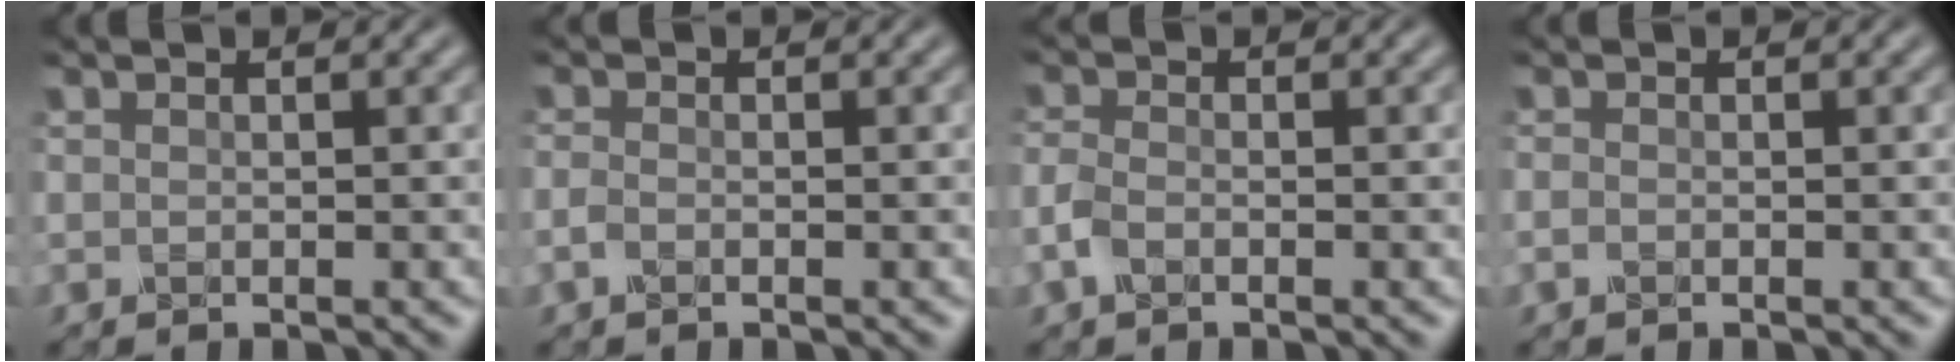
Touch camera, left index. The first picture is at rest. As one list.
[{"total": 1.1, "force": [-0.7, 0.5, 0.8], "torque": [-0.020, -0.001, -0.017]}, {"total": 2.1, "force": [-1.1, 1.1, 1.4], "torque": [-0.035, 0.000, -0.029]}, {"total": 0.7, "force": [-0.4, 0.3, 0.5], "torque": [-0.012, -0.003, -0.010]}]